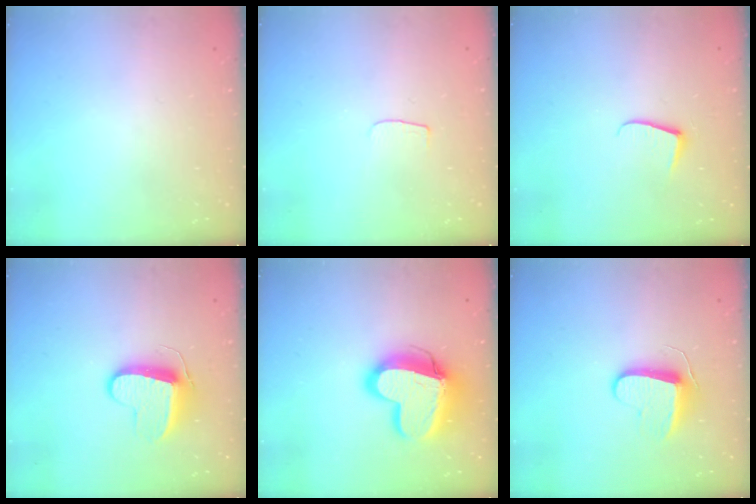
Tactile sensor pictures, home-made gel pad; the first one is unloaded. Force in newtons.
{"total": 3.0, "press": 3.0, "slide": 0.3}
{"total": 5.4, "press": 5.4, "slide": 0.5}
{"total": 9.2, "press": 9.2, "slide": 0.3}
{"total": 17.7, "press": 17.6, "slide": 1.5}
{"total": 8.9, "press": 8.9, "slide": 0.1}